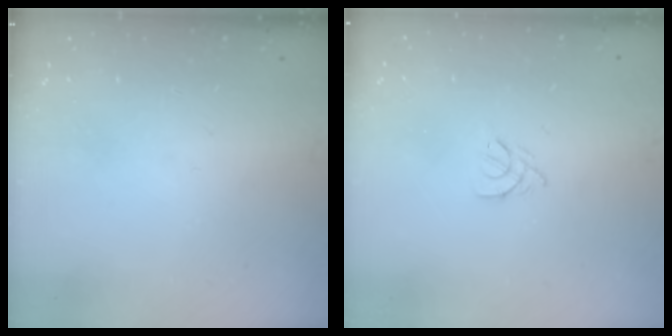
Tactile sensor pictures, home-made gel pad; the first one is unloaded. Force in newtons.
{"total": 2.5, "press": 2.4, "slide": 0.6}